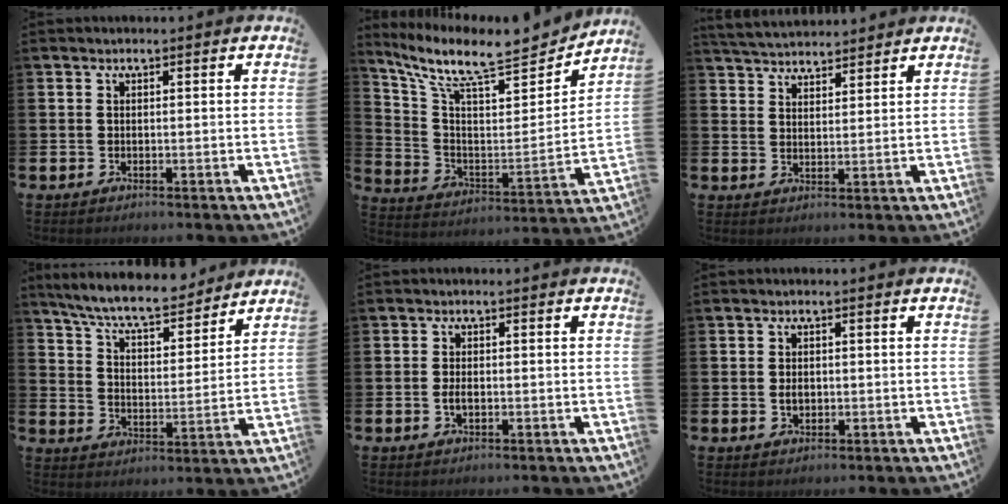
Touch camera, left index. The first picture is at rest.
{"total": 10.8, "force": [9.2, 2.2, 5.2], "torque": [-0.127, -0.073, 0.151]}
{"total": 4.3, "force": [4.3, 0.7, 0.2], "torque": [-0.022, -0.019, 0.079]}
{"total": 8.1, "force": [7.5, 1.1, 2.8], "torque": [-0.086, -0.046, 0.132]}
{"total": 1.7, "force": [-0.3, 0.9, 1.4], "torque": [-0.020, 0.000, -0.008]}
{"total": 1.6, "force": [0.0, 1.1, 1.1], "torque": [-0.008, 0.002, -0.005]}